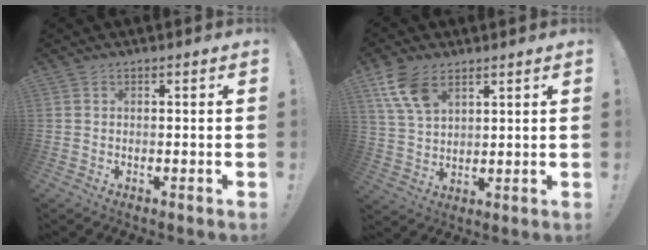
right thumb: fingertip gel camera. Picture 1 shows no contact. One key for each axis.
{"total": 10.6, "fx": 6.1, "fy": 5.9, "fz": 6.4, "tx": -0.118, "ty": -0.024, "tz": 0.117}